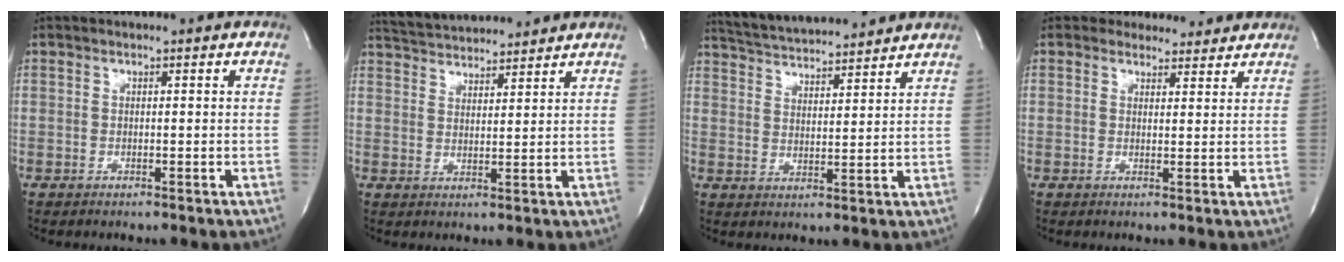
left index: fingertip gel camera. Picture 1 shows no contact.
{"total": 9.6, "force": [9.2, 0.8, 2.4], "torque": [-0.053, 0.019, 0.146]}
{"total": 13.2, "force": [12.4, 1.3, 4.4], "torque": [-0.085, 0.017, 0.192]}
{"total": 5.1, "force": [4.6, 2.2, 0.2], "torque": [0.005, -0.001, 0.047]}